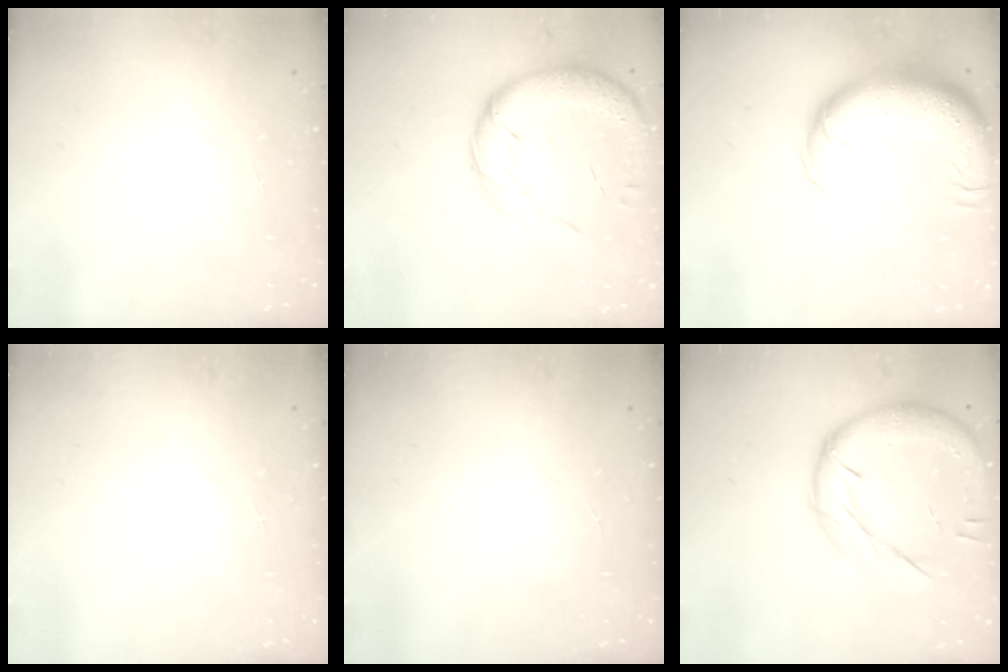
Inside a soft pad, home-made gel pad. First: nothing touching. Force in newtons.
{"total": 16.4, "press": 15.8, "slide": 4.5}
{"total": 16.2, "press": 15.7, "slide": 3.9}
{"total": 0.0}
{"total": 0.0}
{"total": 18.0, "press": 17.9, "slide": 2.2}